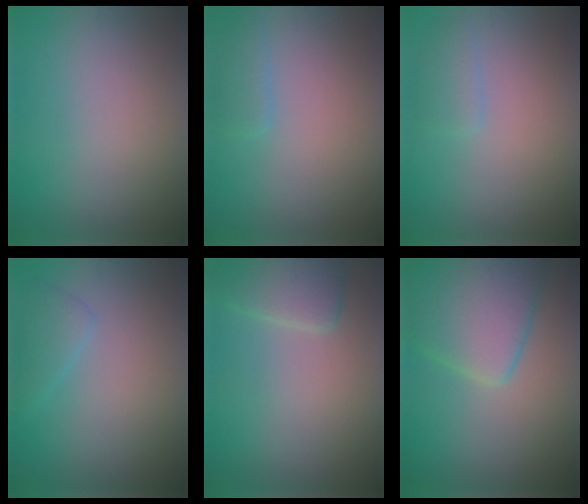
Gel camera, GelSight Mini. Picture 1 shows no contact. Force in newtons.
{"total": 1.6, "press": 1.5, "slide": 0.2}
{"total": 1.5, "press": 1.5, "slide": 0.1}
{"total": 1.7, "press": 1.7, "slide": 0.0}
{"total": 2.9, "press": 2.9, "slide": 0.3}
{"total": 6.5, "press": 6.5, "slide": 0.6}